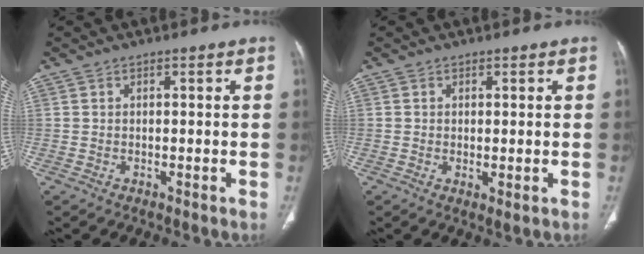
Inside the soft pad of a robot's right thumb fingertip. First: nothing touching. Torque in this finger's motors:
{"motor_torque": [-0.20, -0.07, -0.20, -0.11, -0.03]}